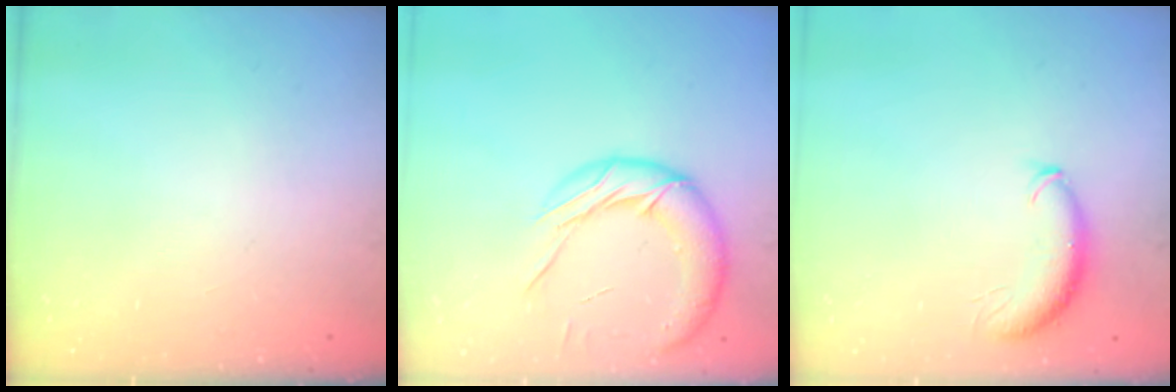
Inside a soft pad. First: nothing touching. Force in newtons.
{"total": 15.9, "press": 15.7, "slide": 1.9}
{"total": 8.7, "press": 8.6, "slide": 1.2}